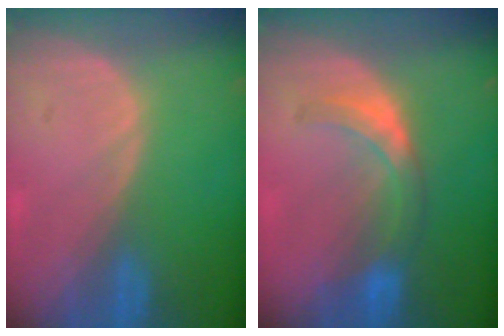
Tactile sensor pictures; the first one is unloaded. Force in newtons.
{"total": 5.7, "press": 5.4, "slide": 1.9}